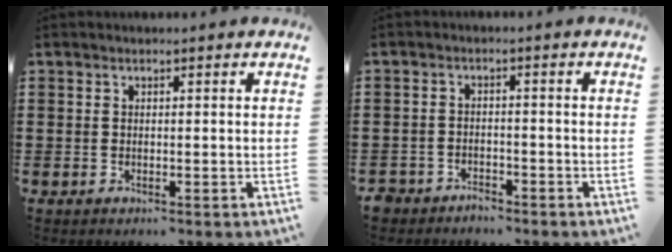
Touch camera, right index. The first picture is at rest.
{"total": 2.5, "force": [-2.4, 0.5, 0.0], "torque": [-0.008, 0.001, -0.053]}